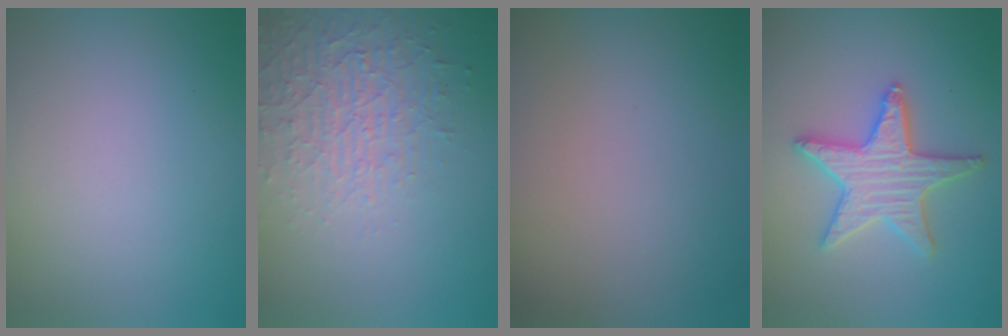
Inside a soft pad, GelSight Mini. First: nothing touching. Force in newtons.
{"total": 4.5, "press": 3.6, "slide": 2.7}
{"total": 0.0}
{"total": 4.2, "press": 4.1, "slide": 0.8}